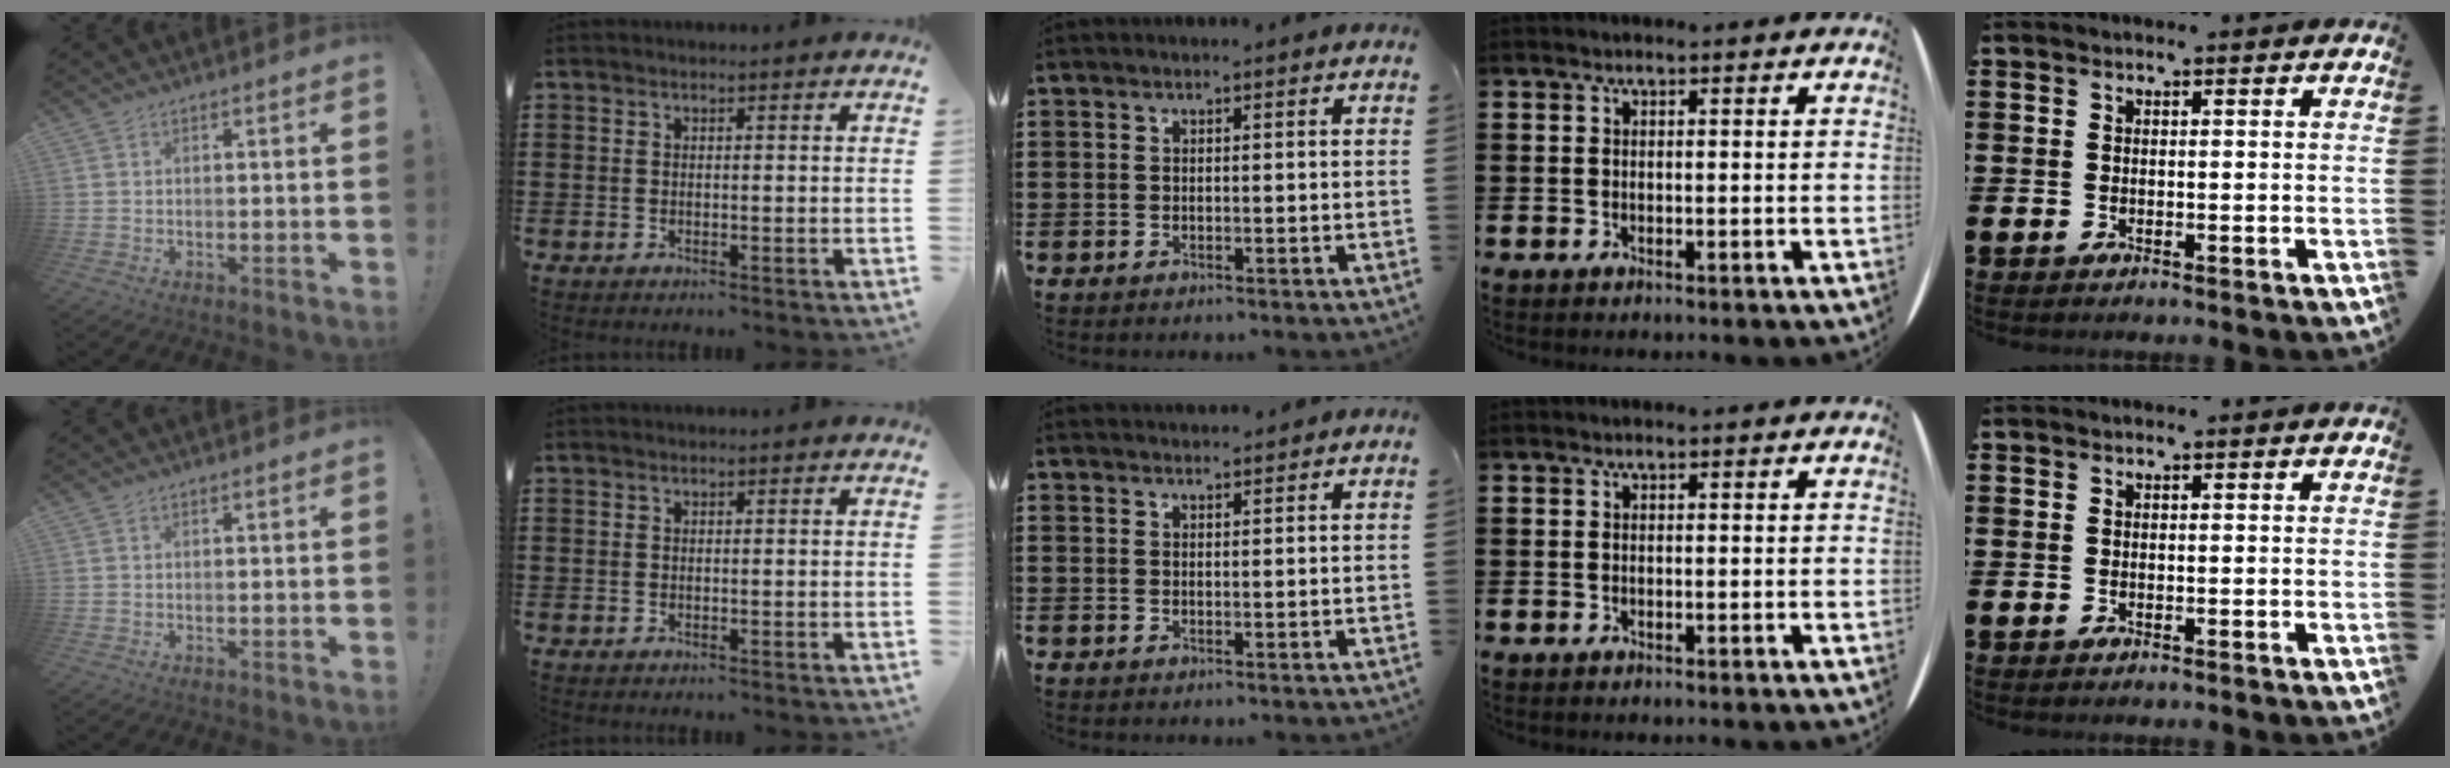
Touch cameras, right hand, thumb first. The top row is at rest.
{"middle": {"total": 1.6, "force": [1.6, 0.2, 0.0], "torque": [0.004, -0.001, 0.028]}}